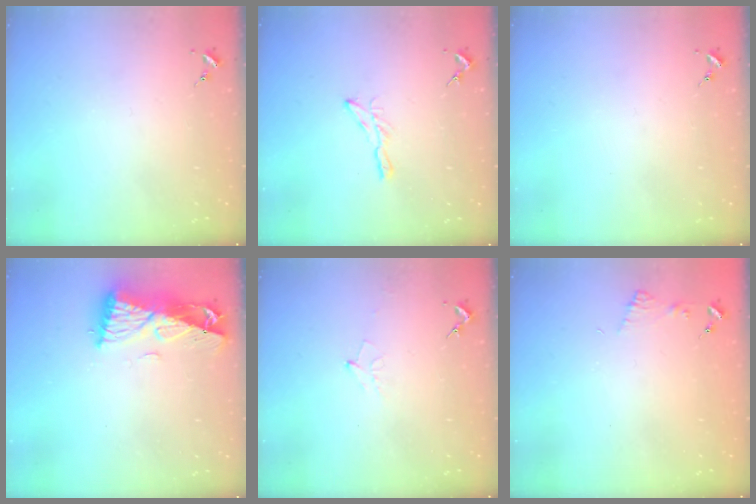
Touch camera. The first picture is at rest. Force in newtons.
{"total": 5.8, "press": 5.8, "slide": 0.4}
{"total": 0.0}
{"total": 10.7, "press": 10.6, "slide": 1.5}
{"total": 5.3, "press": 5.2, "slide": 1.0}
{"total": 6.5, "press": 6.4, "slide": 0.9}